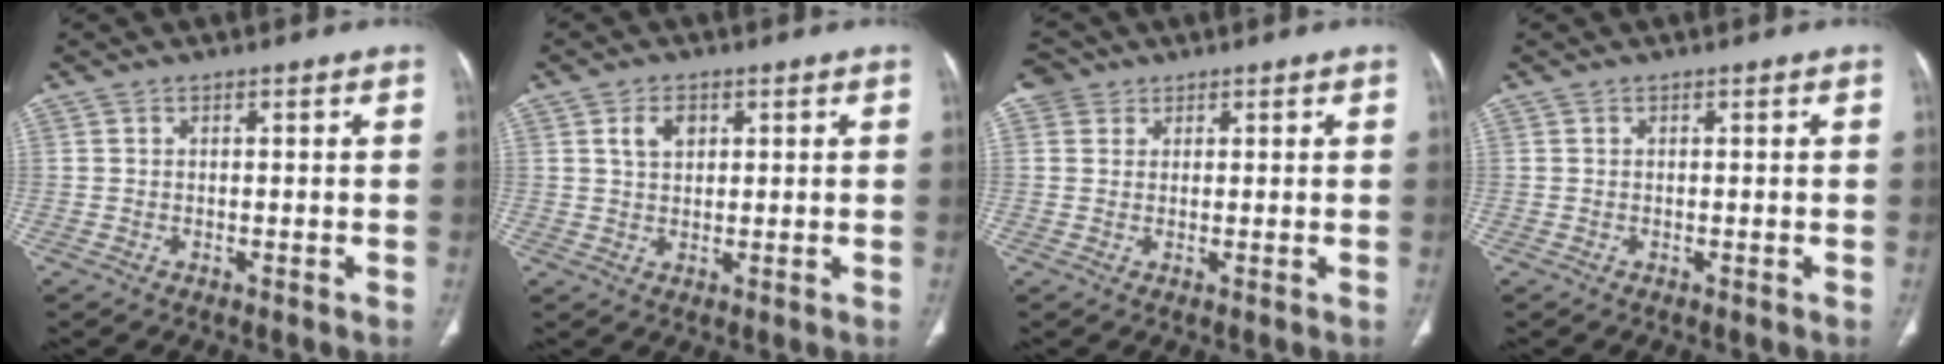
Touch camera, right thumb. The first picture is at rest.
{"total": 3.8, "force": [1.5, 2.5, 2.4], "torque": [-0.034, -0.002, 0.029]}
{"total": 3.1, "force": [1.6, 2.7, 0.2], "torque": [0.013, 0.001, 0.021]}
{"total": 0.0}